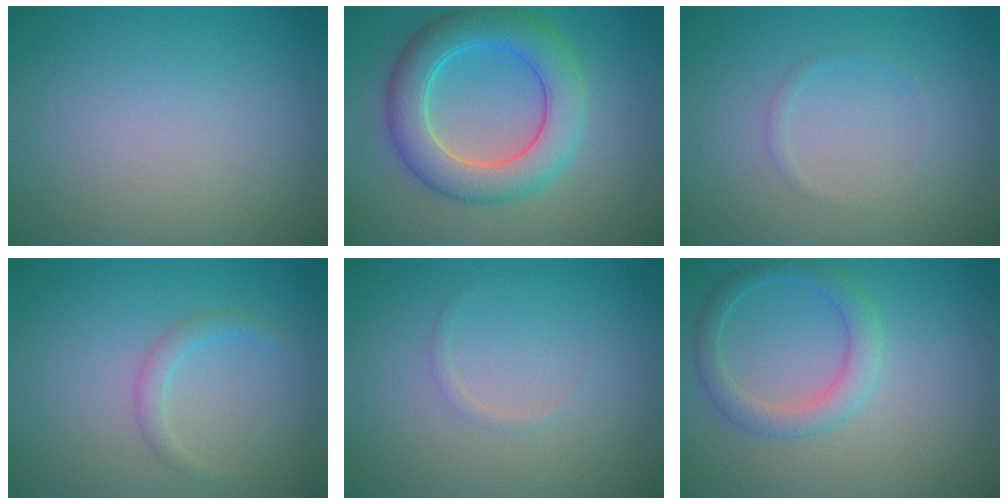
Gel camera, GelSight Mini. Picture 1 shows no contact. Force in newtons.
{"total": 6.8, "press": 6.8, "slide": 0.2}
{"total": 0.6, "press": 0.6, "slide": 0.0}
{"total": 1.4, "press": 1.4, "slide": 0.1}
{"total": 0.5, "press": 0.5, "slide": 0.0}
{"total": 2.7, "press": 2.7, "slide": 0.2}